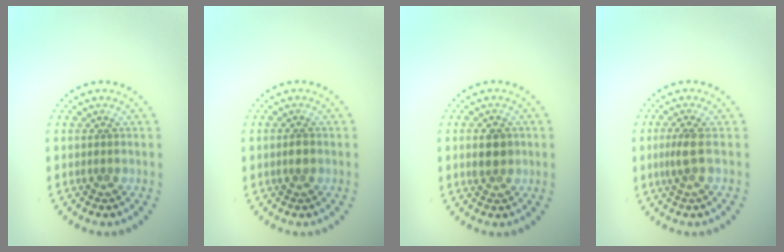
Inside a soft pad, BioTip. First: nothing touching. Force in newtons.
{"total": 1.0, "press": 0.9, "slide": 0.3}
{"total": 2.3, "press": 2.3, "slide": 0.2}
{"total": 1.8, "press": 1.4, "slide": 1.1}